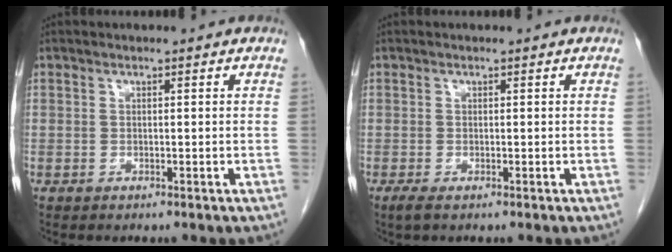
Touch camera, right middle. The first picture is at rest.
{"total": 1.1, "force": [-0.7, 0.1, 0.8], "torque": [-0.021, -0.005, -0.012]}